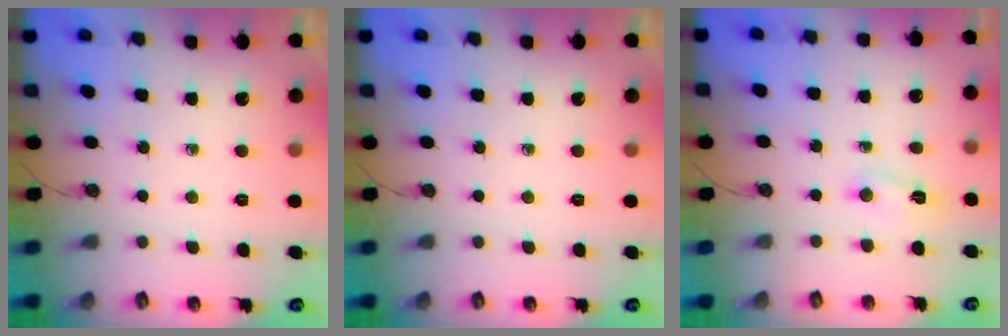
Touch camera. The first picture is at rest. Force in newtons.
{"total": 0.0}
{"total": 2.1, "press": 2.1, "slide": 0.4}